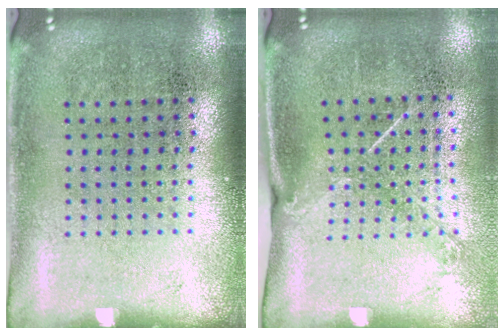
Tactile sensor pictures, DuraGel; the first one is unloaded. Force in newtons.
{"total": 1.4, "press": 1.0, "slide": 1.0}